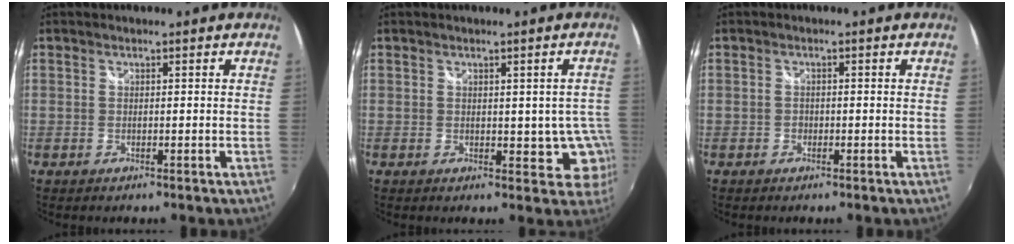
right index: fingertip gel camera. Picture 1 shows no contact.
{"total": 5.1, "force": [-1.1, 3.3, 3.7], "torque": [-0.033, 0.007, -0.005]}
{"total": 0.9, "force": [-0.6, 0.7, 0.2], "torque": [-0.006, 0.002, -0.007]}